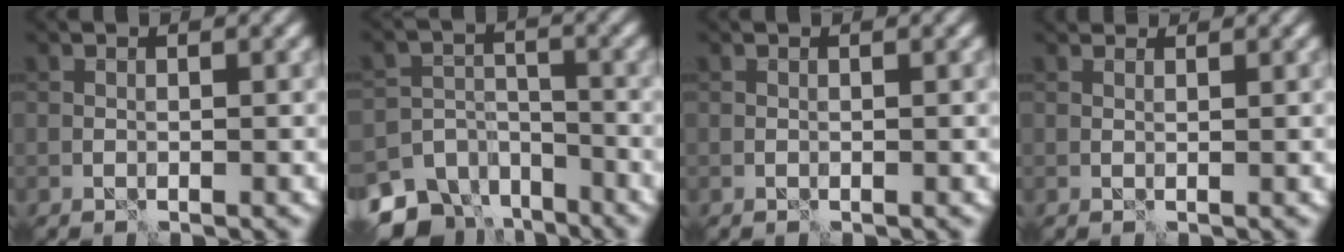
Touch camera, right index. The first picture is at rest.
{"total": 9.6, "force": [-7.6, 5.5, 2.3], "torque": [-0.027, -0.009, -0.118]}
{"total": 0.0}
{"total": 1.7, "force": [1.3, 0.7, 0.8], "torque": [-0.019, 0.000, 0.014]}